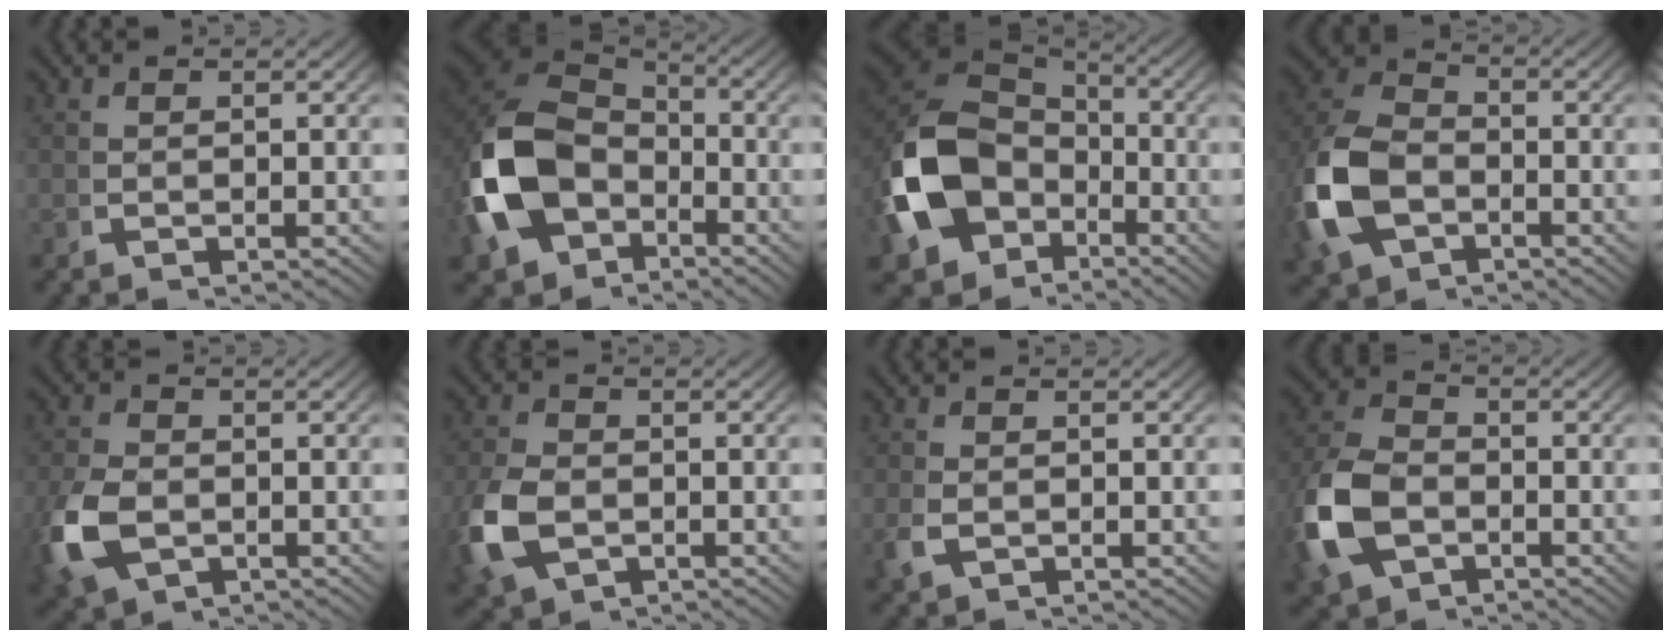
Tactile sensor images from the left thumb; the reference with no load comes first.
{"total": 12.8, "force": [-1.9, 9.4, 8.5], "torque": [-0.209, -0.037, -0.015]}
{"total": 14.6, "force": [-2.1, 10.9, 9.5], "torque": [-0.230, -0.048, -0.015]}
{"total": 10.2, "force": [-2.3, 7.5, 6.5], "torque": [-0.179, -0.033, -0.021]}
{"total": 6.6, "force": [-2.1, 4.7, 4.1], "torque": [-0.123, -0.028, -0.021]}
{"total": 6.4, "force": [-1.9, 4.6, 4.0], "torque": [-0.119, -0.024, -0.021]}
{"total": 1.8, "force": [-0.6, 1.4, 1.0], "torque": [-0.037, -0.009, -0.003]}
{"total": 8.9, "force": [-2.3, 6.5, 5.6], "torque": [-0.160, -0.031, -0.023]}